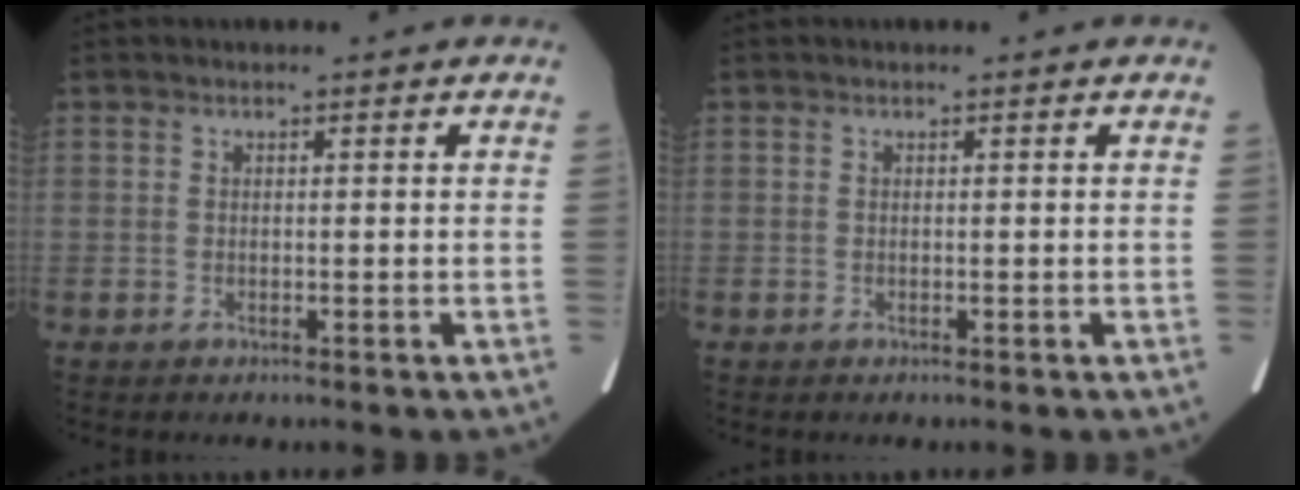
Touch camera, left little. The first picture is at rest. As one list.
[{"total": 0.0}]